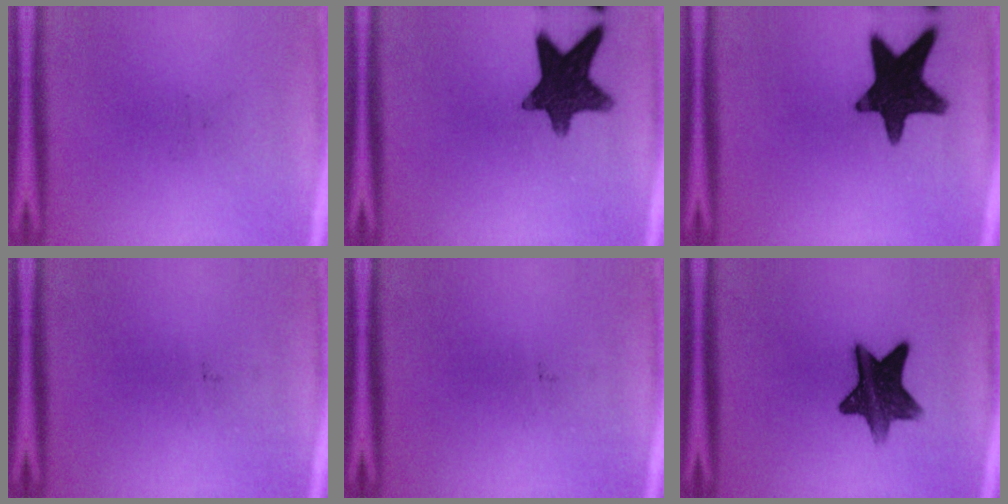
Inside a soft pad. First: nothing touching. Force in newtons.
{"total": 12.8}
{"total": 16.0}
{"total": 0.0}
{"total": 0.0}
{"total": 11.6}